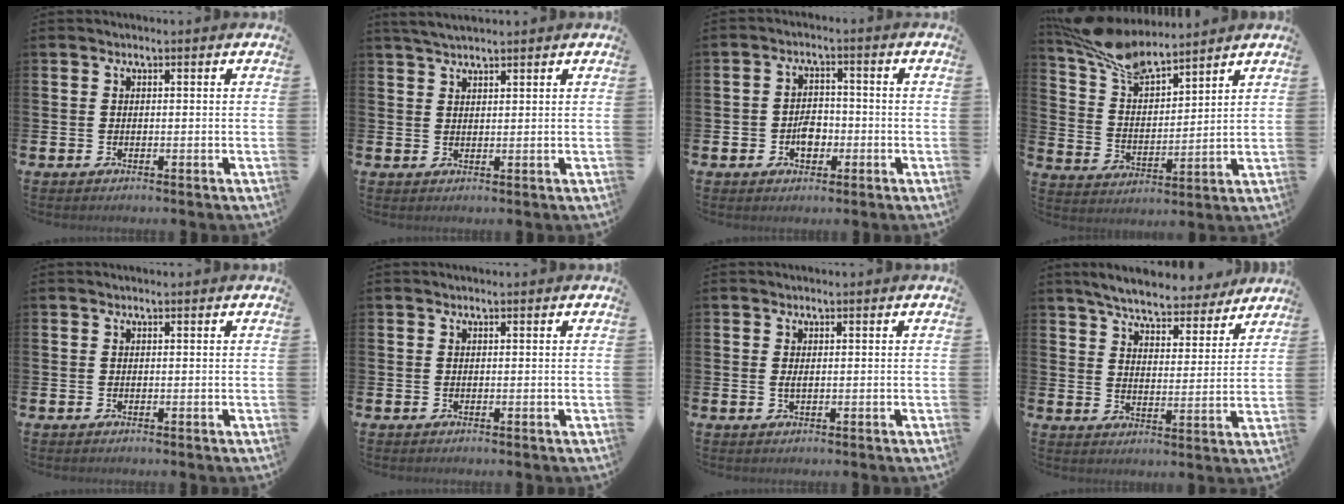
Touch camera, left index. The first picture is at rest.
{"total": 2.9, "force": [2.7, 0.6, 1.1], "torque": [-0.024, -0.004, 0.049]}
{"total": 3.7, "force": [-1.1, 2.7, 2.3], "torque": [-0.034, 0.002, -0.024]}
{"total": 9.9, "force": [8.8, 2.4, 3.7], "torque": [-0.106, -0.041, 0.164]}
{"total": 0.0}
{"total": 0.0}
{"total": 0.9, "force": [0.2, 0.2, 0.8], "torque": [-0.013, 0.001, 0.003]}
{"total": 6.6, "force": [6.3, 1.2, 1.7], "torque": [-0.055, -0.035, 0.109]}